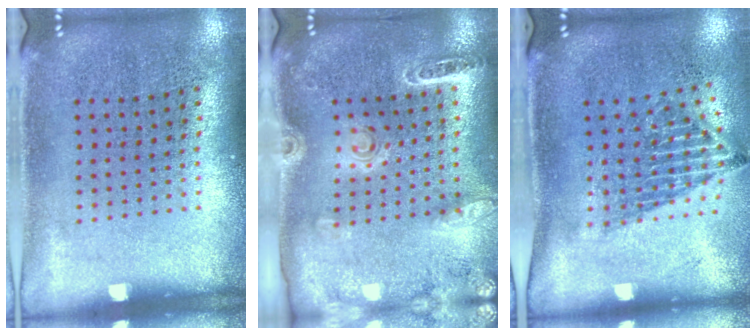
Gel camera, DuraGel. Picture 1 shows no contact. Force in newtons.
{"total": 1.7, "press": 1.7, "slide": 0.1}
{"total": 1.6, "press": 1.2, "slide": 1.0}